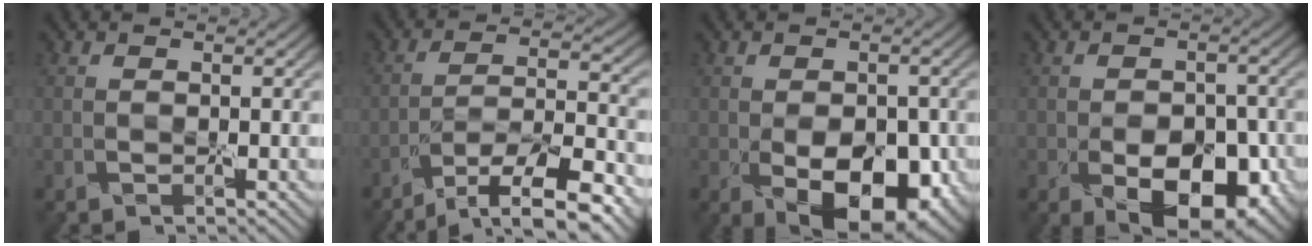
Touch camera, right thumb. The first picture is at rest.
{"total": 10.5, "force": [-8.3, 1.9, 6.2], "torque": [-0.108, 0.008, -0.143]}
{"total": 9.9, "force": [-3.5, 5.9, 7.1], "torque": [-0.098, -0.035, -0.032]}
{"total": 9.2, "force": [-4.1, 5.5, 6.2], "torque": [-0.091, -0.016, -0.043]}